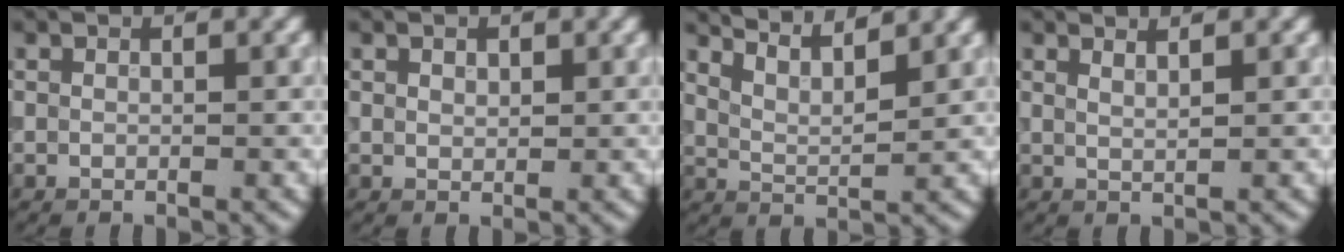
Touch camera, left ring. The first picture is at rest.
{"total": 0.9, "force": [0.6, 0.6, 0.4], "torque": [-0.007, 0.000, 0.011]}
{"total": 5.6, "force": [4.8, 1.3, 2.7], "torque": [-0.034, 0.018, 0.054]}
{"total": 2.0, "force": [1.3, 0.7, 1.3], "torque": [-0.003, 0.005, 0.004]}